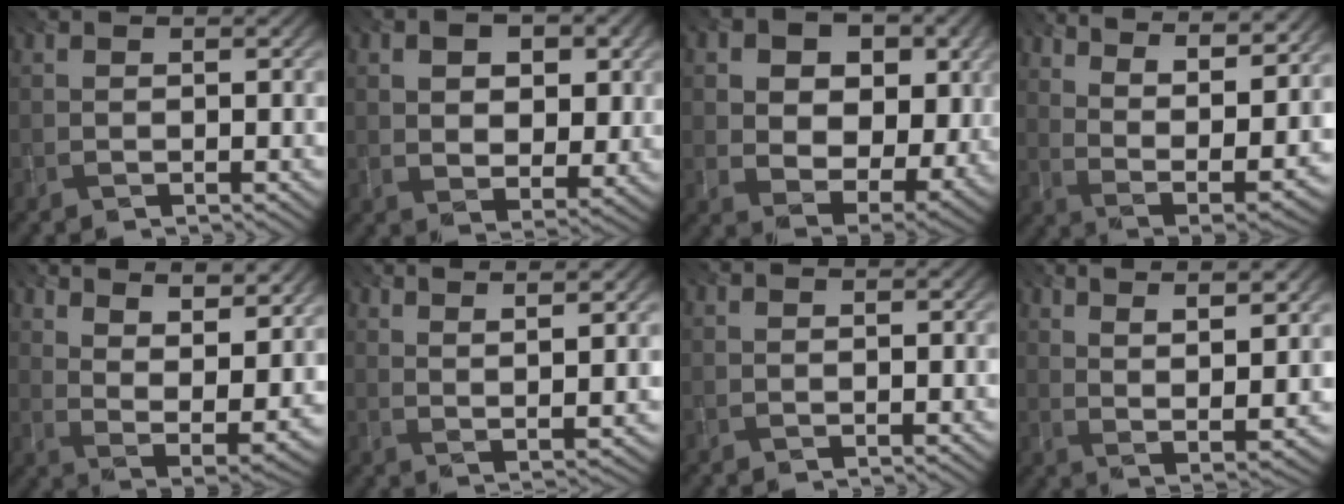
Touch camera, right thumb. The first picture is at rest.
{"total": 7.7, "force": [2.2, 4.8, 5.5], "torque": [-0.079, -0.006, 0.032]}
{"total": 13.1, "force": [3.5, 9.3, 8.5], "torque": [-0.163, 0.007, 0.054]}
{"total": 15.1, "force": [9.3, 5.3, 10.7], "torque": [-0.186, 0.015, 0.139]}
{"total": 14.6, "force": [9.7, 5.0, 9.7], "torque": [-0.164, 0.005, 0.134]}
{"total": 7.4, "force": [5.1, 0.7, 5.3], "torque": [-0.070, -0.002, 0.070]}
{"total": 0.0}
{"total": 10.1, "force": [6.1, 2.2, 7.8], "torque": [-0.125, 0.006, 0.089]}